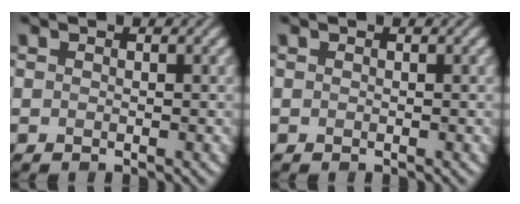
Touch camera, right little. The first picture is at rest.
{"total": 0.0}